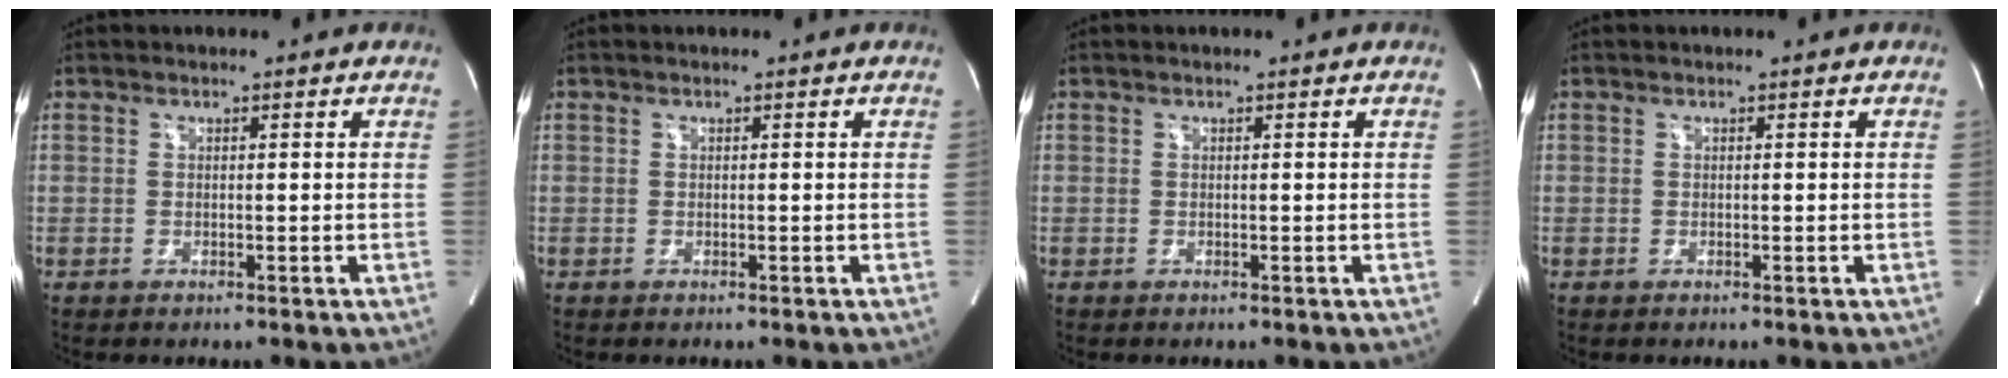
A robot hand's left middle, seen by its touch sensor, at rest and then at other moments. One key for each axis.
{"total": 0.0}
{"total": 0.0}
{"total": 0.0}